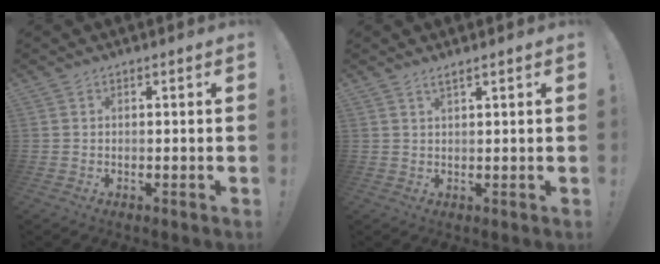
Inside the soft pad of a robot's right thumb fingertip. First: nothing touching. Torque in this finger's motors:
{"motor_torque": [0.22, -0.33, -0.23, 0.23, 0.08]}